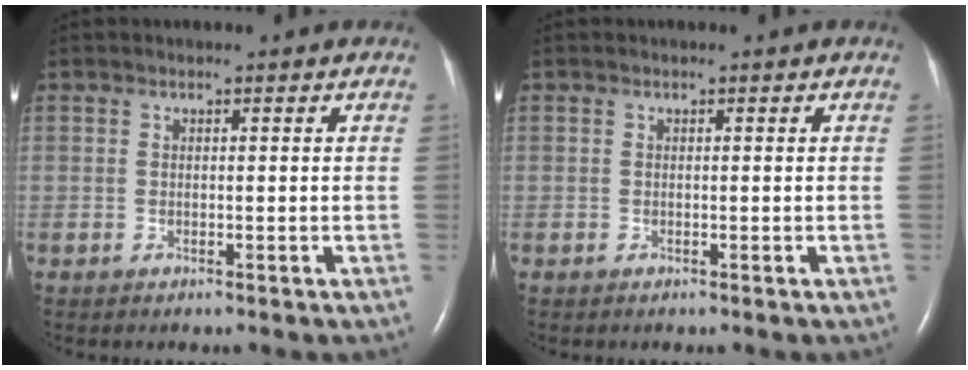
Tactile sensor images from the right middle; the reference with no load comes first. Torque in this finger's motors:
{"motor_torque": [0.23, -0.12, -0.02, 0.01]}